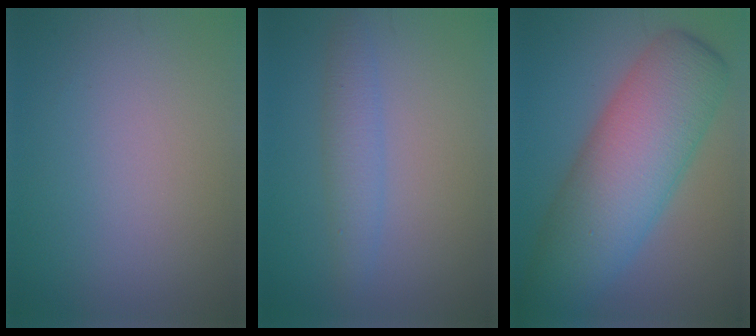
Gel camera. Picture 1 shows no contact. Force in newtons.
{"total": 2.5, "press": 2.5, "slide": 0.2}
{"total": 10.5, "press": 10.5, "slide": 0.2}